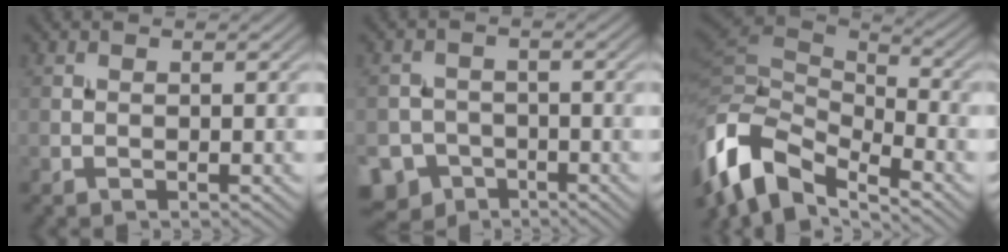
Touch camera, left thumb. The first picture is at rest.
{"total": 7.1, "force": [-4.6, 5.1, 1.5], "torque": [-0.024, -0.018, -0.085]}
{"total": 12.8, "force": [-6.2, 6.5, 9.1], "torque": [-0.221, -0.015, -0.115]}